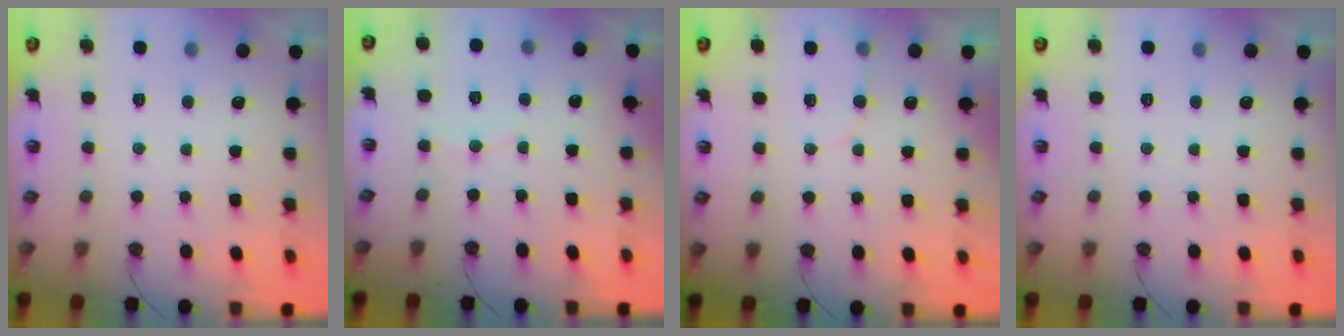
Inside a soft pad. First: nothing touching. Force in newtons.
{"total": 5.1, "press": 5.0, "slide": 1.2}
{"total": 4.6, "press": 4.4, "slide": 1.4}
{"total": 0.0}